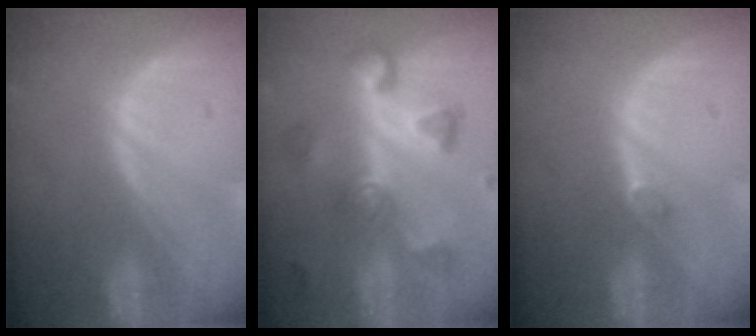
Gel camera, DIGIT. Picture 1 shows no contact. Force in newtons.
{"total": 8.1, "press": 7.8, "slide": 2.3}
{"total": 1.2, "press": 1.2, "slide": 0.2}